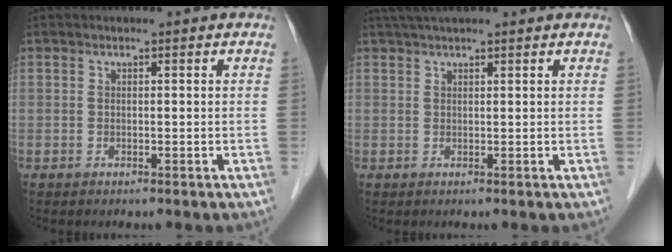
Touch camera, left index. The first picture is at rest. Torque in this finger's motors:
{"motor_torque": [0.47, -0.57, 0.14, 0.02]}